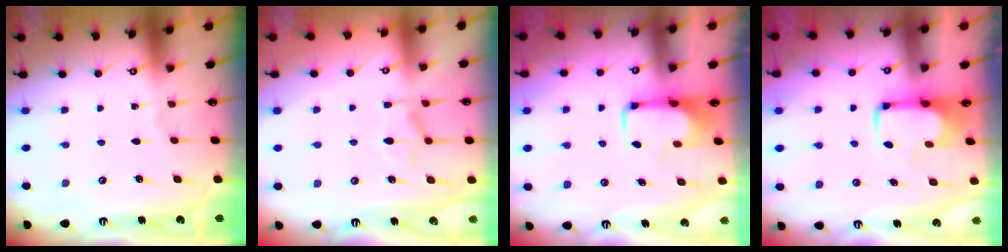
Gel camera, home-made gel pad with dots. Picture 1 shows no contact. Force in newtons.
{"total": 1.7, "press": 0.9, "slide": 1.5}
{"total": 2.0, "press": 1.9, "slide": 0.4}
{"total": 1.6, "press": 1.5, "slide": 0.5}